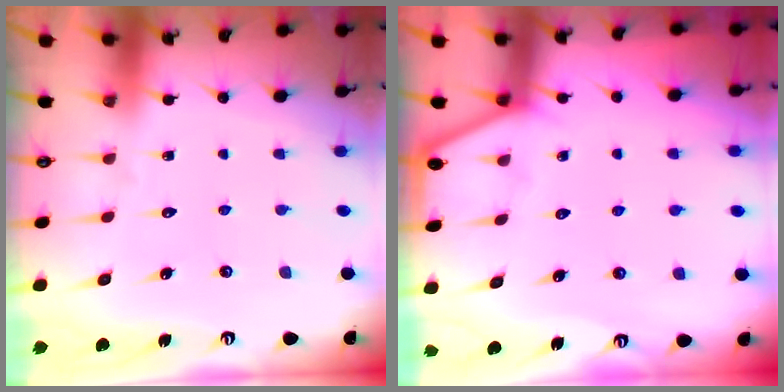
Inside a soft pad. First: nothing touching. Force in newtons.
{"total": 2.6, "press": 2.6, "slide": 0.3}